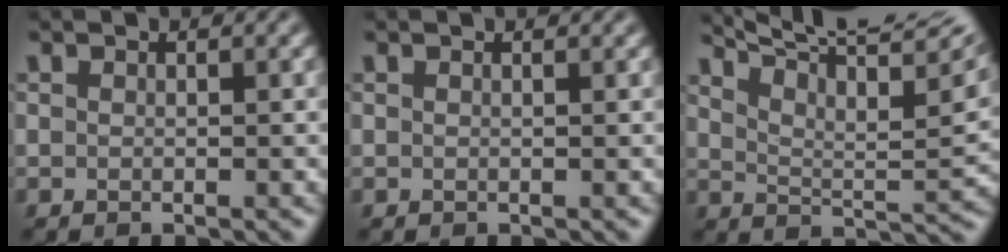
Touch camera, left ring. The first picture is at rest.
{"total": 0.8, "force": [0.5, 0.3, 0.4], "torque": [-0.001, -0.001, -0.001]}
{"total": 13.0, "force": [9.7, 3.2, 8.2], "torque": [-0.120, 0.019, 0.114]}